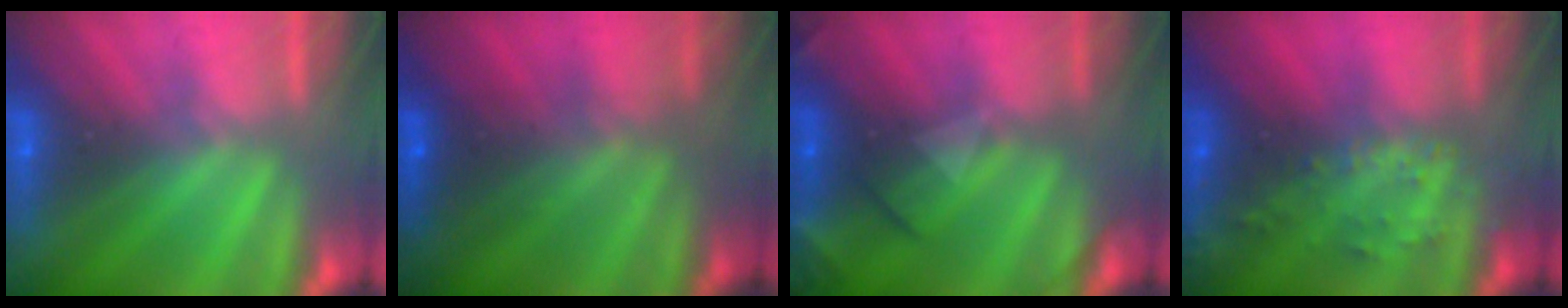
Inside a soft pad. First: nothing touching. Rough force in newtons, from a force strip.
{"total": 5.9}
{"total": 2.4}
{"total": 2.7}